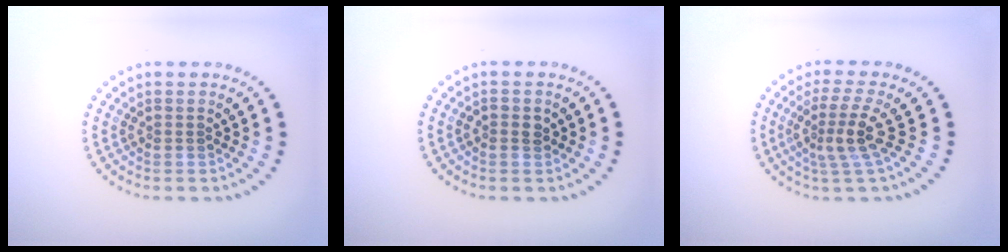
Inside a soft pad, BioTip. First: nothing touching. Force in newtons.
{"total": 1.3, "press": 1.3, "slide": 0.1}
{"total": 3.3, "press": 2.3, "slide": 2.4}